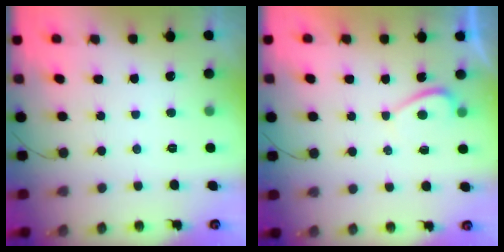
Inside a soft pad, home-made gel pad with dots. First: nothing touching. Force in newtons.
{"total": 0.7, "press": 0.5, "slide": 0.5}